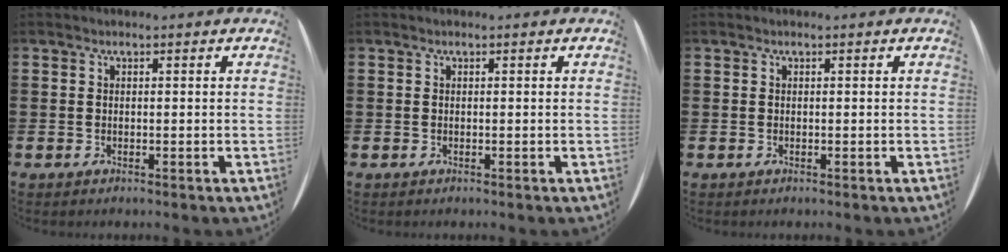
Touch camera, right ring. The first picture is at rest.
{"total": 0.0}
{"total": 0.0}